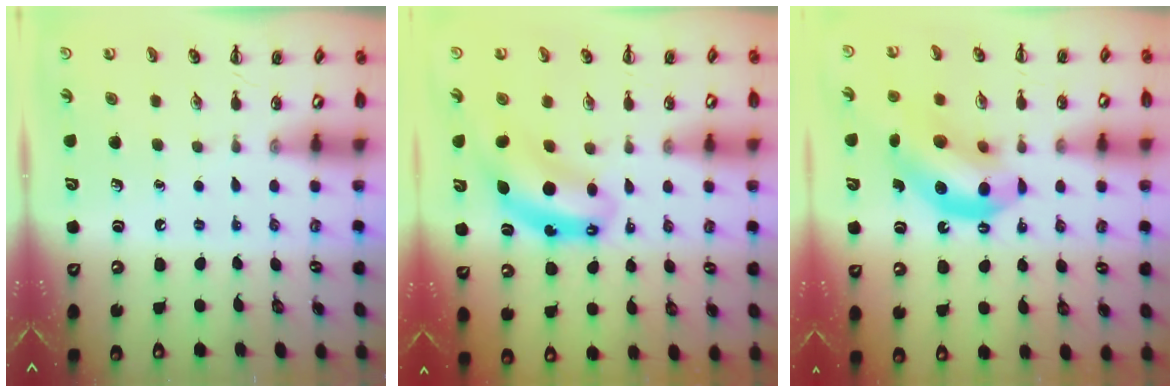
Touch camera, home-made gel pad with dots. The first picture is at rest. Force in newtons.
{"total": 7.2, "press": 7.2, "slide": 0.9}
{"total": 14.0, "press": 13.5, "slide": 3.6}